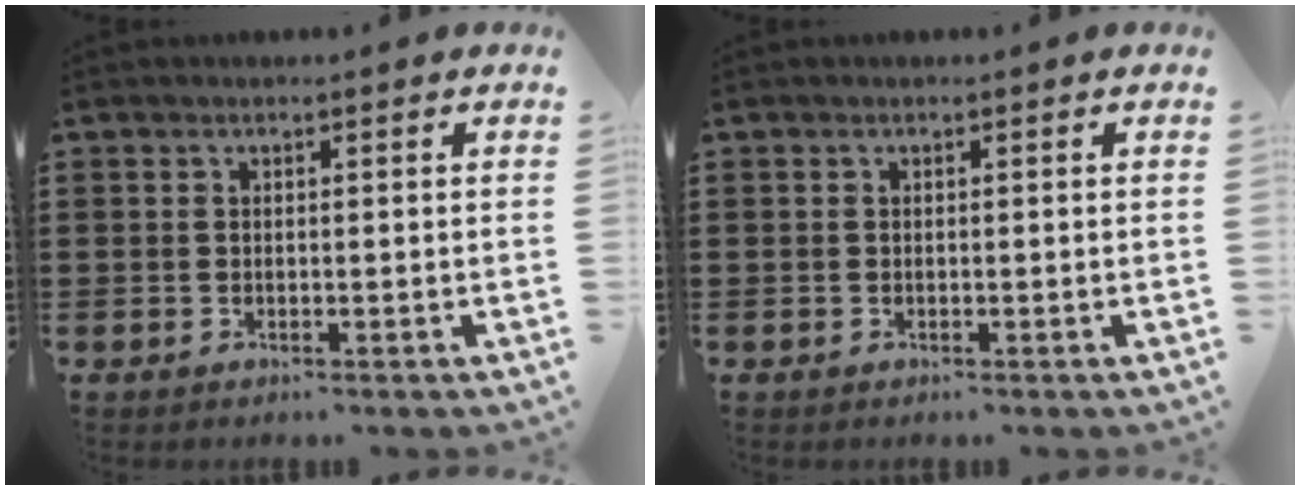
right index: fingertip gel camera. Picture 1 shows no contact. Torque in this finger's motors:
{"motor_torque": [0.04, 0.03, 0.00, 0.00]}